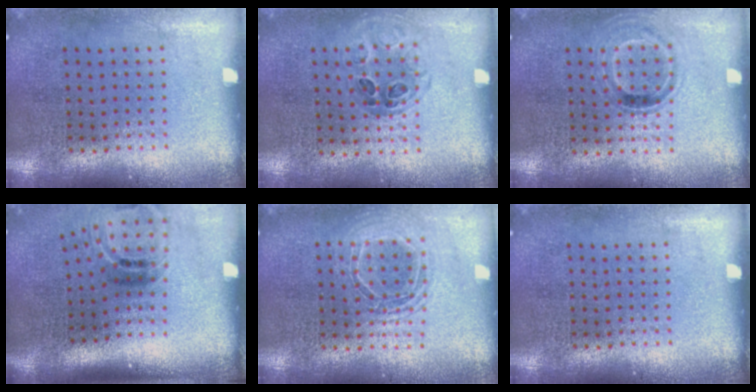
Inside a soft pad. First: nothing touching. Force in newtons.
{"total": 1.0, "press": 0.7, "slide": 0.6}
{"total": 0.9, "press": 0.8, "slide": 0.3}
{"total": 2.0, "press": 1.2, "slide": 1.6}
{"total": 1.7, "press": 1.5, "slide": 0.9}
{"total": 0.0}